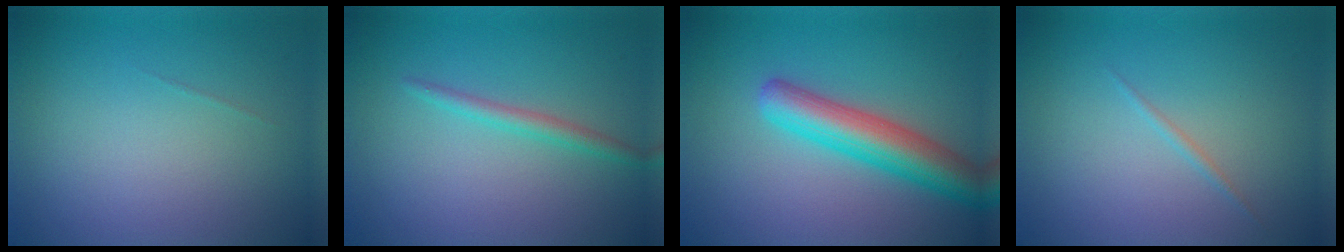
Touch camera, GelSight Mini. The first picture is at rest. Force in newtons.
{"total": 1.6, "press": 1.6, "slide": 0.1}
{"total": 5.7, "press": 5.7, "slide": 0.3}
{"total": 0.6, "press": 0.6, "slide": 0.0}